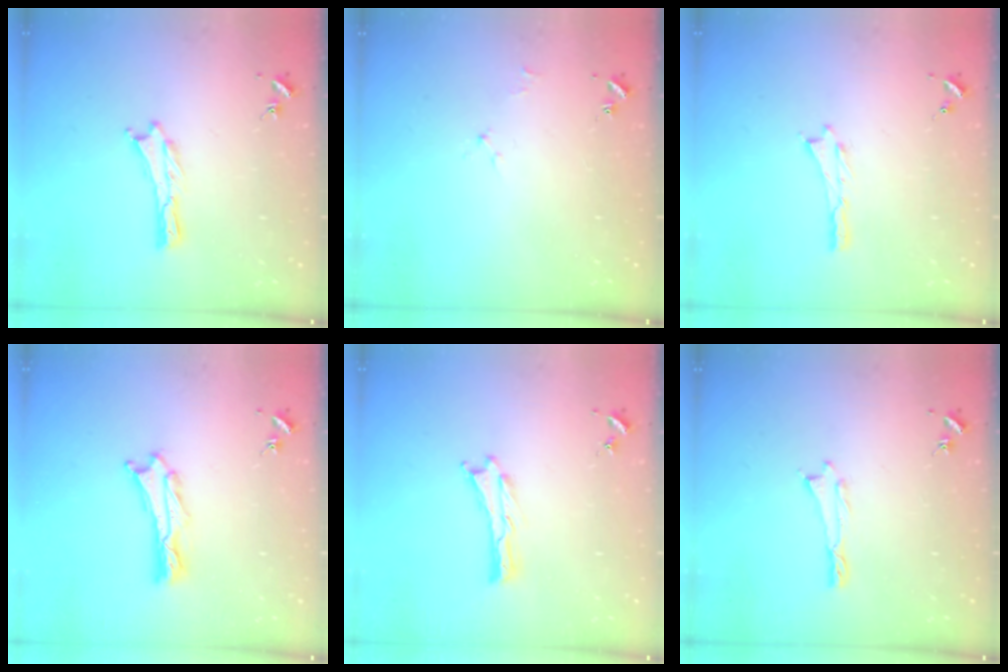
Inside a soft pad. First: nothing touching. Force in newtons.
{"total": 1.7, "press": 1.6, "slide": 0.3}
{"total": 0.0}
{"total": 1.2, "press": 1.2, "slide": 0.2}
{"total": 0.0}
{"total": 0.0}